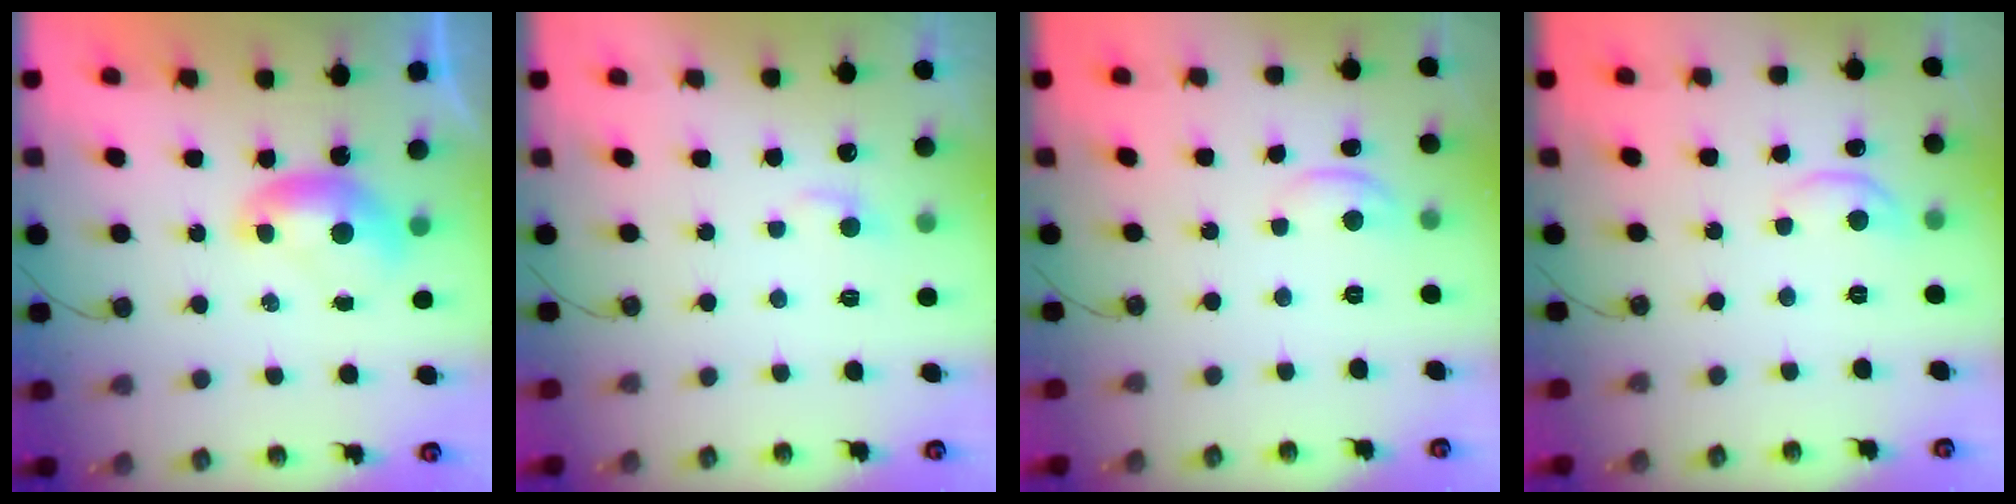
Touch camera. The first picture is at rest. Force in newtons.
{"total": 2.1, "press": 2.1, "slide": 0.4}
{"total": 0.9, "press": 0.8, "slide": 0.3}
{"total": 3.4, "press": 3.4, "slide": 0.5}